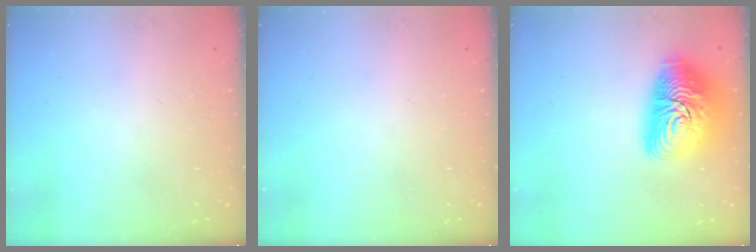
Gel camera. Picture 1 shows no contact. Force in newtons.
{"total": 0.0}
{"total": 19.1, "press": 19.1, "slide": 1.5}